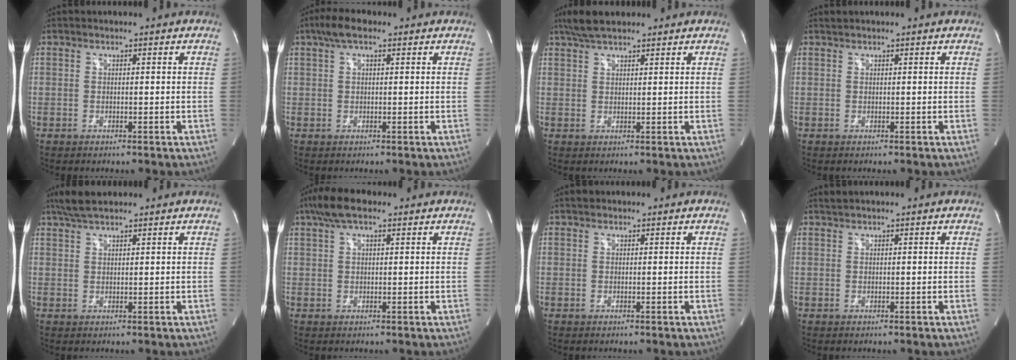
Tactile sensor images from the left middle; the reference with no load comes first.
{"total": 4.1, "force": [2.4, 1.3, 3.0], "torque": [-0.064, 0.023, 0.044]}
{"total": 5.3, "force": [4.3, 1.2, 2.8], "torque": [-0.060, 0.021, 0.081]}
{"total": 0.5, "force": [0.5, -0.1, 0.1], "torque": [-0.010, 0.008, 0.015]}
{"total": 4.6, "force": [3.8, 0.8, 2.4], "torque": [-0.055, 0.019, 0.074]}
{"total": 5.7, "force": [3.7, 1.7, 3.9], "torque": [-0.085, 0.026, 0.068]}
{"total": 0.7, "force": [0.6, 0.4, 0.1], "torque": [-0.007, 0.009, 0.011]}
{"total": 0.8, "force": [0.7, -0.1, 0.2], "torque": [-0.012, 0.010, 0.021]}